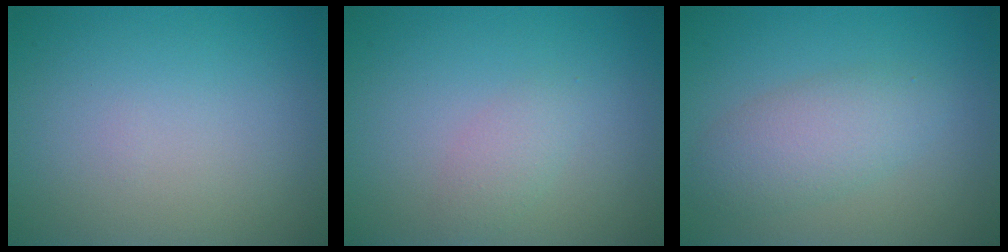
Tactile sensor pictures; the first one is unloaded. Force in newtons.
{"total": 1.5, "press": 1.5, "slide": 0.1}
{"total": 3.7, "press": 3.7, "slide": 0.1}